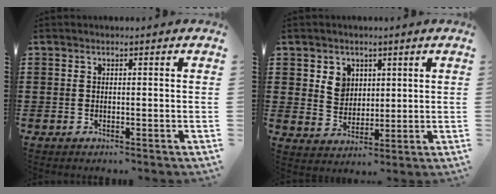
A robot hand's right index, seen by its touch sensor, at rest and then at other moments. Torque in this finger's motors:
{"motor_torque": [0.27, 0.21, 0.11, 0.03]}